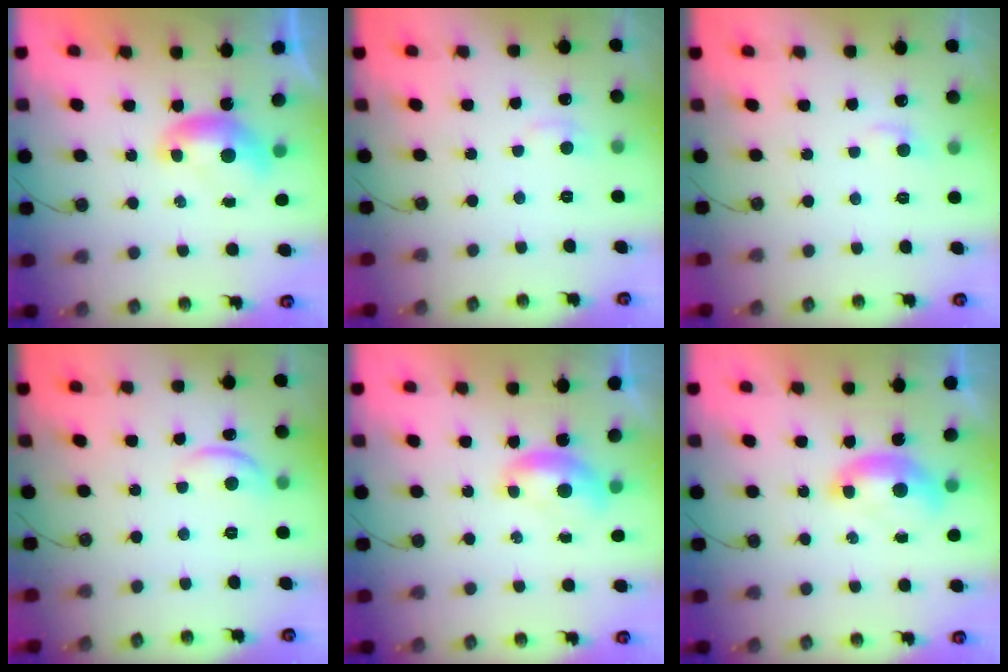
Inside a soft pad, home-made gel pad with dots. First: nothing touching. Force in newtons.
{"total": 1.2, "press": 1.0, "slide": 0.7}
{"total": 1.5, "press": 1.4, "slide": 0.6}
{"total": 3.4, "press": 3.4, "slide": 0.5}
{"total": 1.1, "press": 0.8, "slide": 0.8}
{"total": 1.5, "press": 1.4, "slide": 0.6}